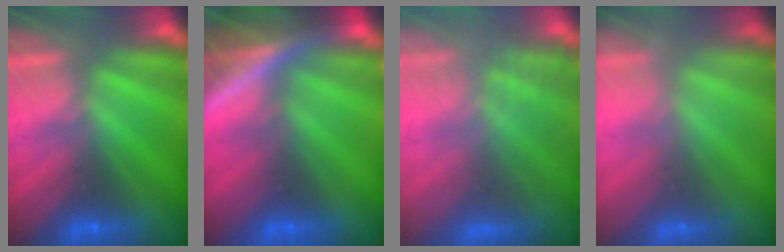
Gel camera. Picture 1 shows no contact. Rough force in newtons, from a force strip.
{"total": 7.8}
{"total": 7.3}
{"total": 1.7}